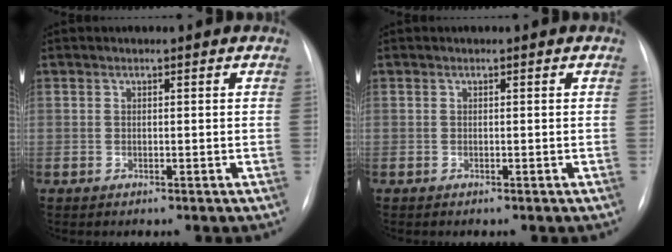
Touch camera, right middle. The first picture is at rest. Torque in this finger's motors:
{"motor_torque": [-0.03, 0.00, 0.00, 0.00]}